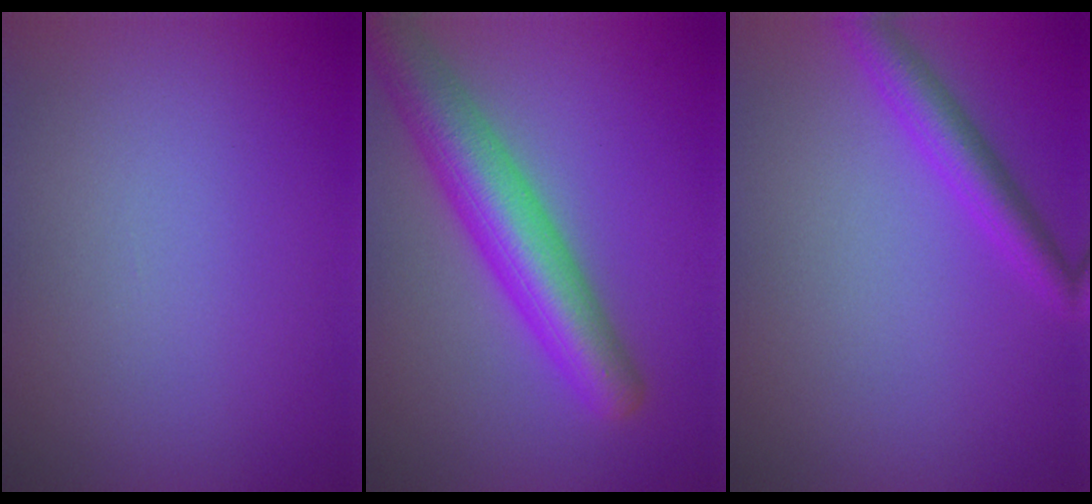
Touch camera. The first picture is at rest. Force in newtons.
{"total": 7.2, "press": 7.2, "slide": 0.3}
{"total": 3.0, "press": 2.9, "slide": 0.2}